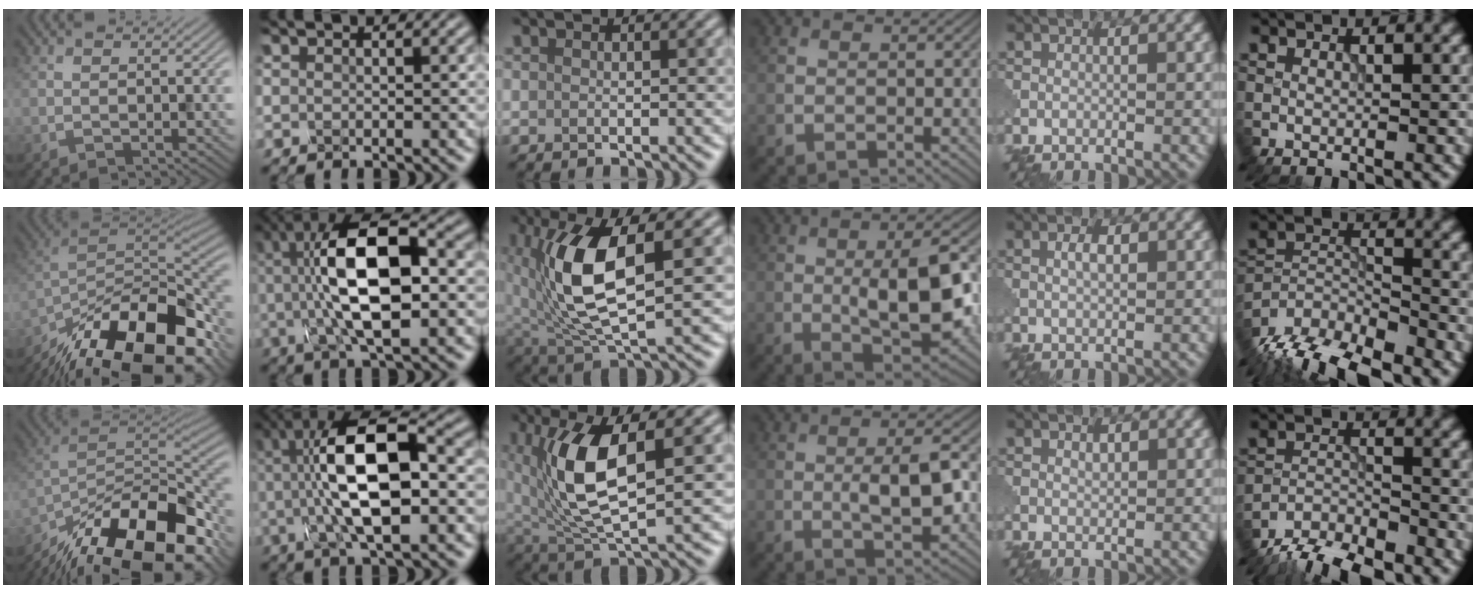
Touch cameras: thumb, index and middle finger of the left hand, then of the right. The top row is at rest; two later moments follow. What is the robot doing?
{"motion": "disassemble", "object": "glue stick"}